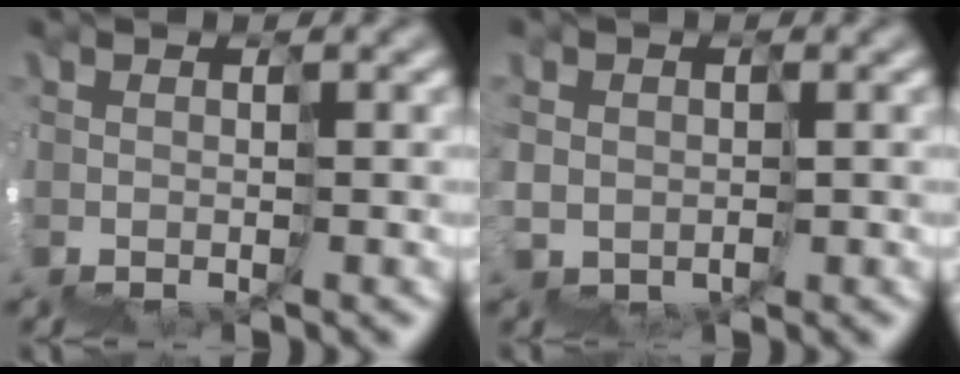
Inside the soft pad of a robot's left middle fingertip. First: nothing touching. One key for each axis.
{"total": 2.1, "fx": 0.2, "fy": 1.8, "fz": -1.1, "tx": 0.030, "ty": 0.007, "tz": 0.001}